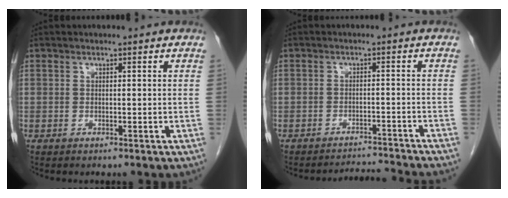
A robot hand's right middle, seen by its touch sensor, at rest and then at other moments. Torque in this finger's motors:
{"motor_torque": [-0.39, -0.23, -0.06, -0.01]}